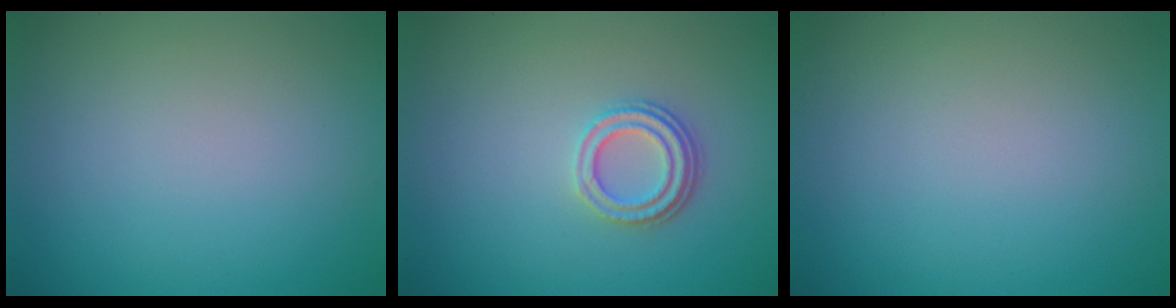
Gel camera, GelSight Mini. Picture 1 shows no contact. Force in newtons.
{"total": 2.4, "press": 2.0, "slide": 1.3}
{"total": 0.0}